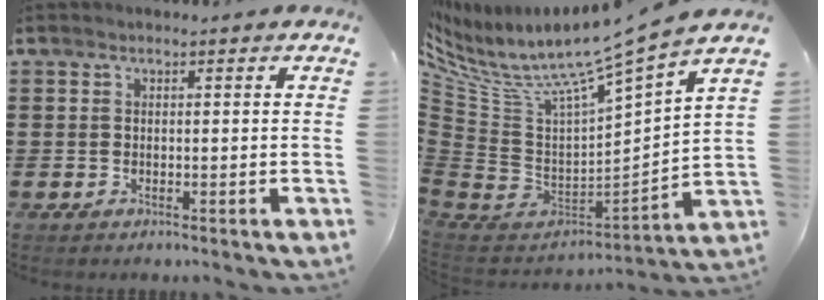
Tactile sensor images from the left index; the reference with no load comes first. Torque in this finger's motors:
{"motor_torque": [-0.01, 0.04, 0.11, 0.07]}